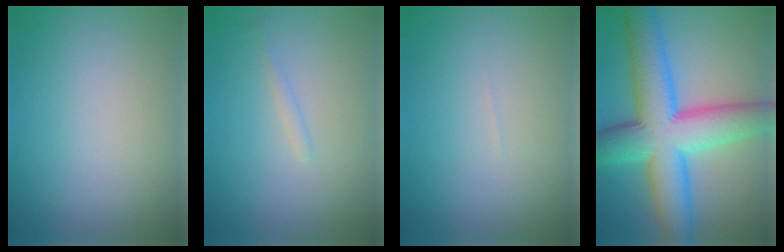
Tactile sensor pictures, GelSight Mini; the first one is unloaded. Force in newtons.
{"total": 0.7, "press": 0.7, "slide": 0.1}
{"total": 0.0}
{"total": 11.6, "press": 11.6, "slide": 0.1}